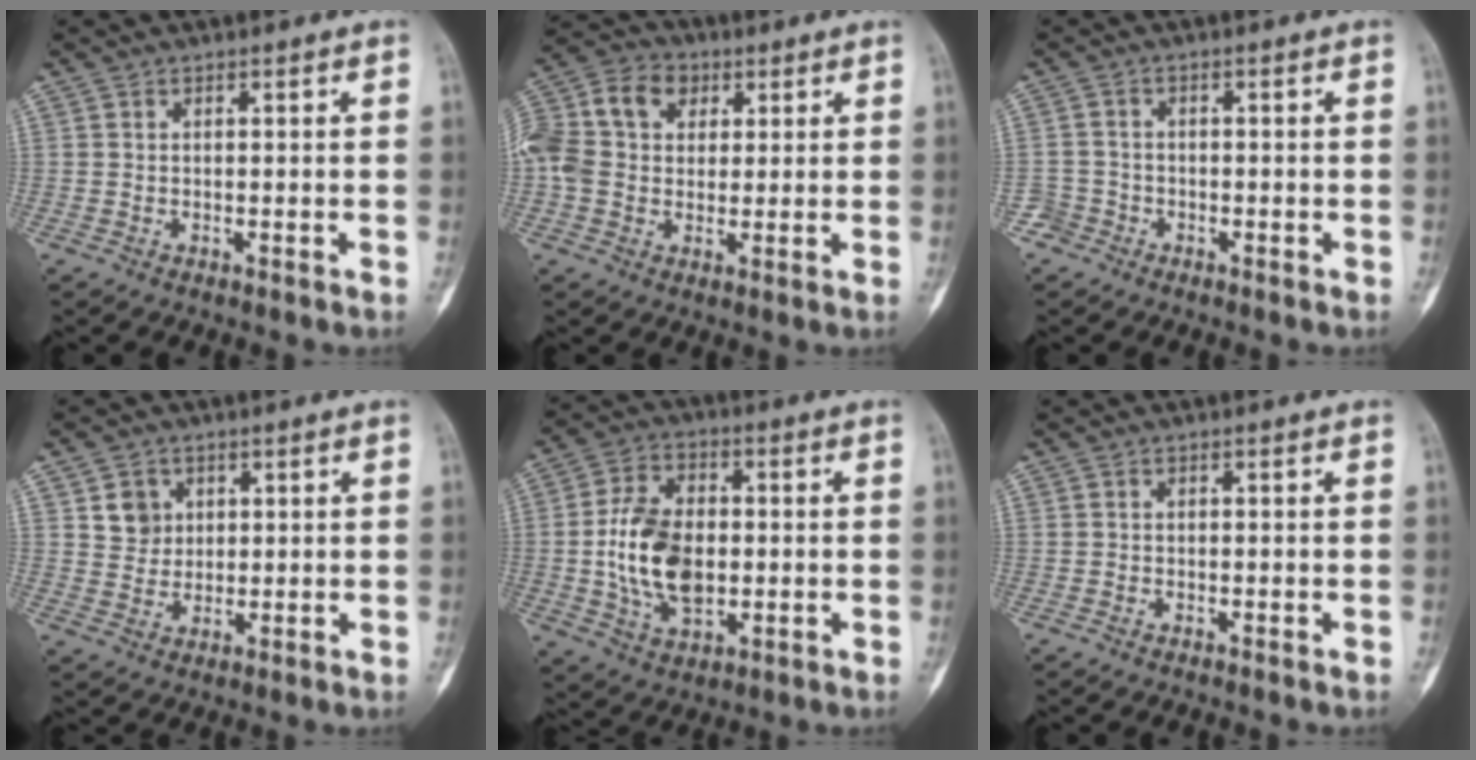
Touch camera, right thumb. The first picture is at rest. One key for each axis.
{"total": 16.2, "fx": 3.8, "fy": 12.4, "fz": 9.6, "tx": -0.199, "ty": 0.034, "tz": 0.062}
{"total": 2.8, "fx": -1.7, "fy": 2.1, "fz": -0.6, "tx": 0.023, "ty": 0.013, "tz": -0.040}
{"total": 4.6, "fx": 1.8, "fy": 4.1, "fz": 1.2, "tx": 0.001, "ty": -0.007, "tz": 0.032}
{"total": 14.1, "fx": -0.9, "fy": 9.1, "fz": 10.8, "tx": -0.182, "ty": 0.007, "tz": -0.012}
{"total": 0.0}